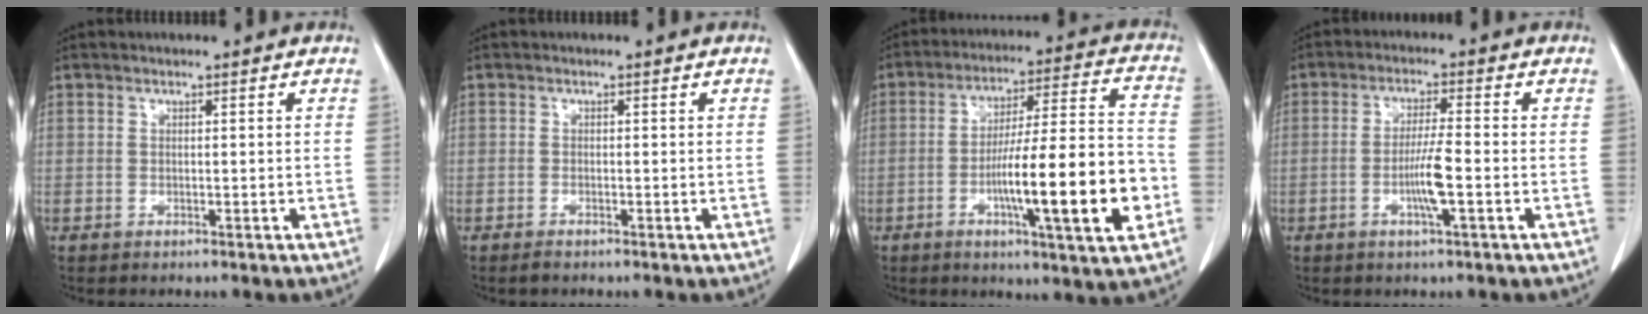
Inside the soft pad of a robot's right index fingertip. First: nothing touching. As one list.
[{"total": 0.9, "force": [-0.8, 0.2, 0.5], "torque": [-0.010, -0.001, -0.008]}, {"total": 18.0, "force": [-5.0, 1.2, 17.2], "torque": [-0.268, 0.005, -0.075]}, {"total": 5.5, "force": [-1.6, -0.1, 5.3], "torque": [-0.103, -0.006, -0.030]}]